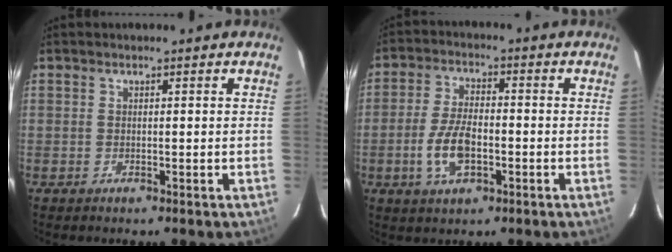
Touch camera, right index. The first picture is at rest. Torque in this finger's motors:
{"motor_torque": [1.49, -0.49, 0.84, 0.13]}